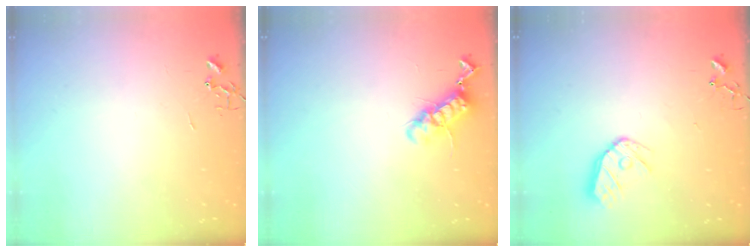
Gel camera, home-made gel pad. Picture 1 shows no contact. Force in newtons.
{"total": 11.7, "press": 11.6, "slide": 1.2}
{"total": 10.8, "press": 10.8, "slide": 0.9}